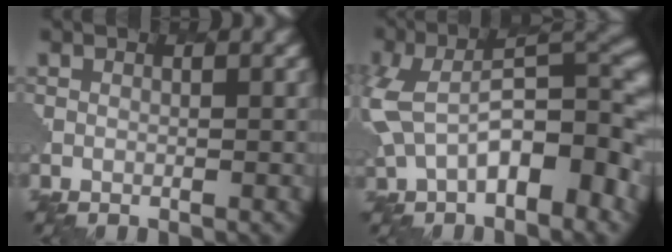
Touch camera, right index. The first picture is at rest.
{"total": 9.7, "force": [-1.2, 5.1, 8.2], "torque": [-0.135, 0.019, -0.026]}